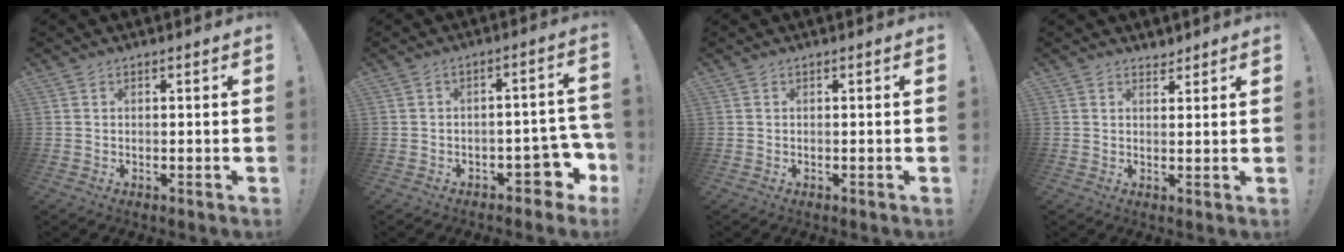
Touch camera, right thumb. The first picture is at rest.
{"total": 8.5, "force": [-4.3, 4.6, 5.8], "torque": [-0.050, 0.024, -0.068]}
{"total": 0.0}
{"total": 2.2, "force": [2.0, 0.9, -0.2], "torque": [0.010, -0.010, 0.038]}